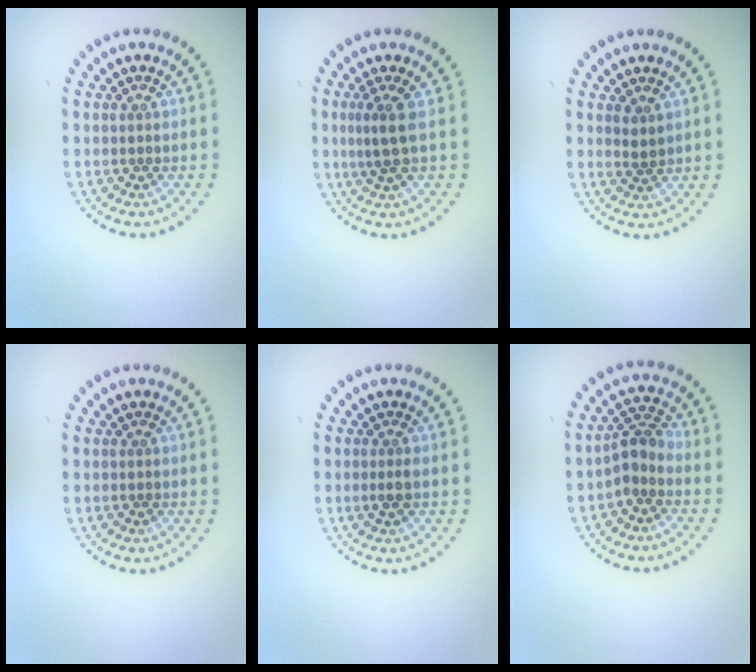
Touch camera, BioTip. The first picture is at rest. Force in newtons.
{"total": 2.3, "press": 1.5, "slide": 1.7}
{"total": 1.0, "press": 0.9, "slide": 0.4}
{"total": 0.0}
{"total": 0.9, "press": 0.8, "slide": 0.5}
{"total": 2.6, "press": 2.0, "slide": 1.5}